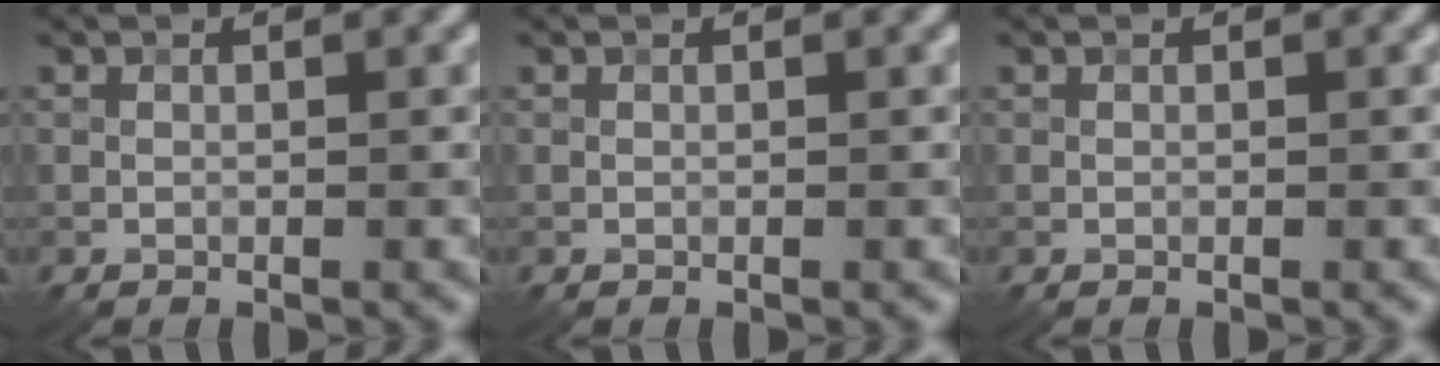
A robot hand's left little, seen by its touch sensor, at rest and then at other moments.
{"total": 0.0}
{"total": 0.0}